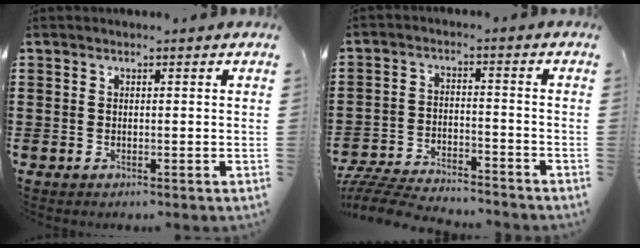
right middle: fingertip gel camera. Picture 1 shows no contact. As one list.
[{"total": 6.9, "force": [-6.7, 0.8, 1.5], "torque": [-0.033, 0.008, -0.133]}]